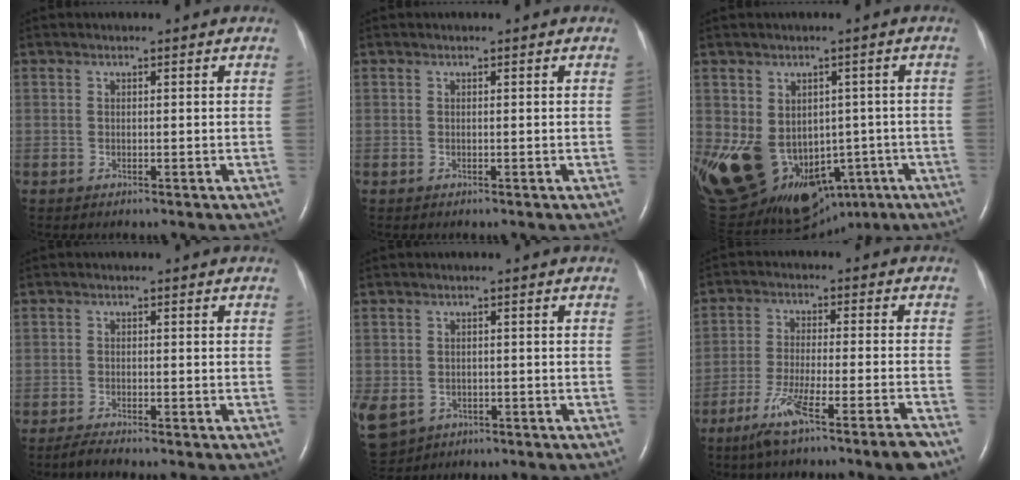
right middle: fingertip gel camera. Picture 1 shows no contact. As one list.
[{"total": 0.0}, {"total": 27.4, "force": [-11.1, 19.5, 15.9], "torque": [-0.352, -0.022, -0.132]}, {"total": 1.7, "force": [-1.6, -0.1, 0.7], "torque": [-0.028, -0.008, -0.033]}, {"total": 17.9, "force": [-7.3, 14.3, 7.9], "torque": [-0.265, -0.023, -0.094]}, {"total": 9.8, "force": [-6.6, -1.0, 7.2], "torque": [-0.125, -0.026, -0.115]}]